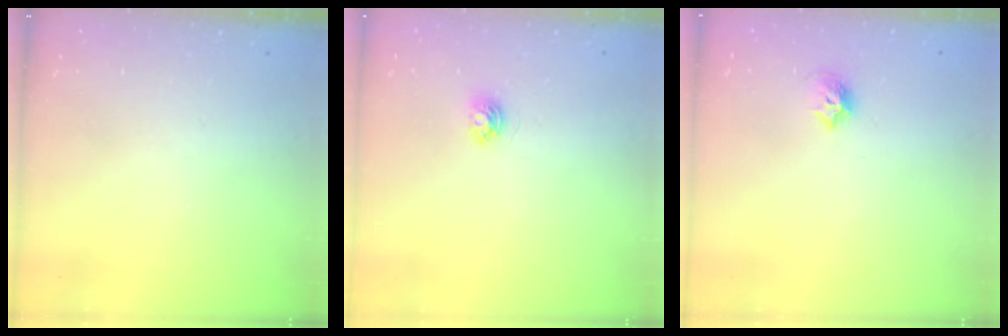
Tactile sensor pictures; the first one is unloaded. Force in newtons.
{"total": 3.7, "press": 3.7, "slide": 0.5}
{"total": 7.1, "press": 7.0, "slide": 0.8}